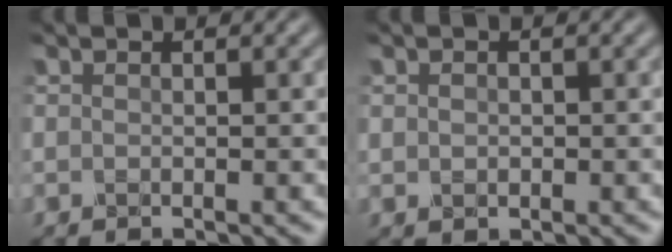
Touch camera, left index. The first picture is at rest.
{"total": 0.7, "force": [0.1, 0.7, 0.3], "torque": [-0.005, 0.001, 0.000]}